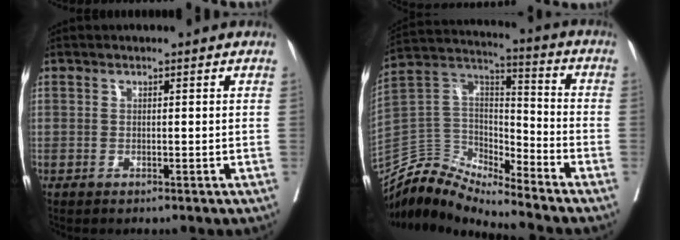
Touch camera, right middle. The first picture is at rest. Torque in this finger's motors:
{"motor_torque": [-0.14, -0.02, -0.04, -0.01]}